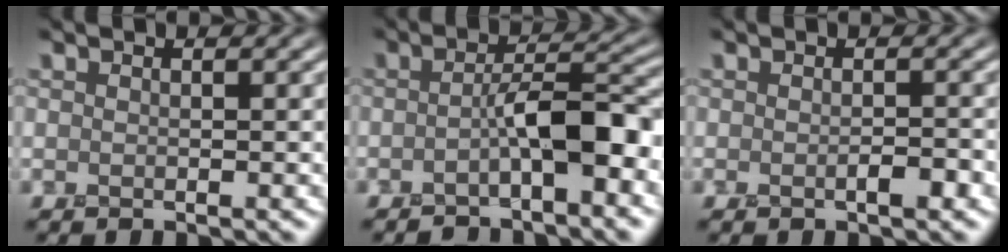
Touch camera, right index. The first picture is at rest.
{"total": 4.4, "force": [-1.7, 1.1, 3.8], "torque": [-0.061, 0.024, -0.032]}
{"total": 1.2, "force": [-0.6, 0.3, 1.0], "torque": [-0.016, 0.006, -0.010]}